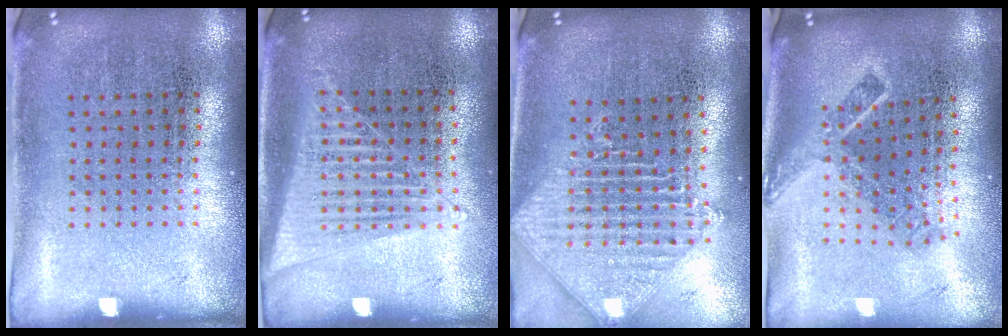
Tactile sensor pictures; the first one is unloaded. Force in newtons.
{"total": 1.4, "press": 1.3, "slide": 0.6}
{"total": 1.9, "press": 1.6, "slide": 1.1}
{"total": 2.1, "press": 1.4, "slide": 1.5}